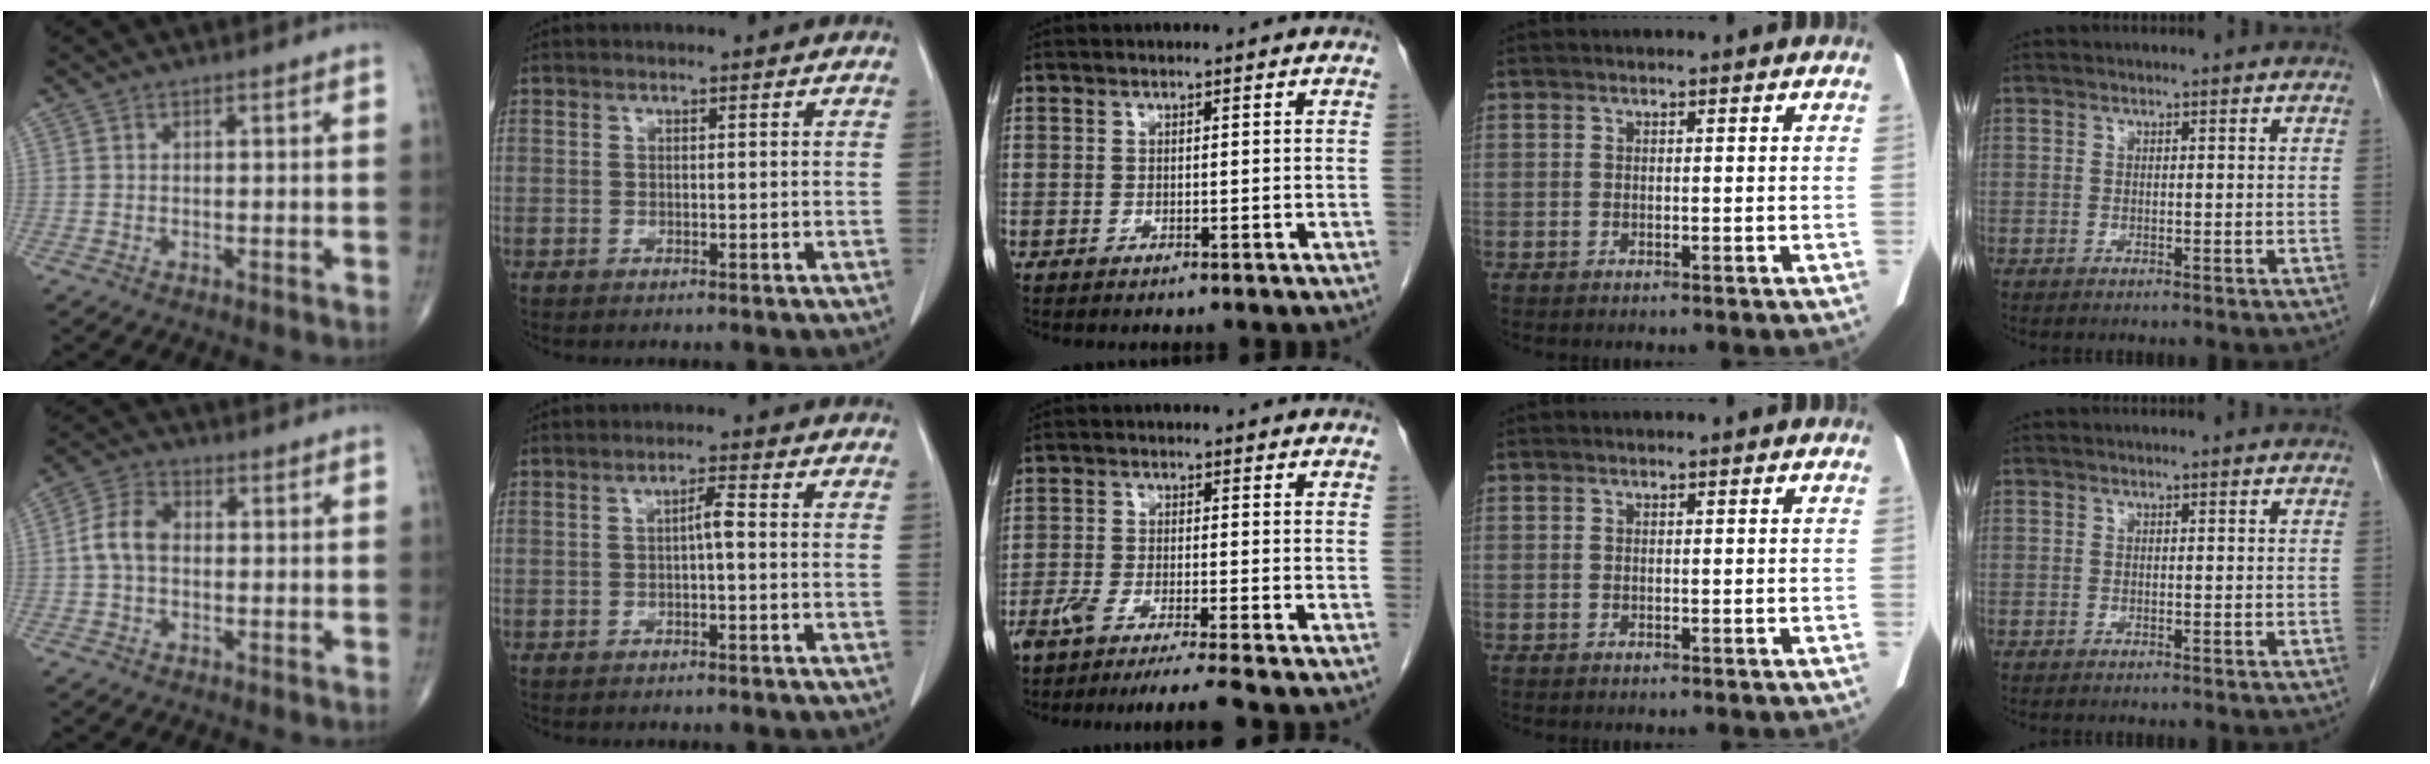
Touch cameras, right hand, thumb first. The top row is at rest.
{"thumb": {"total": 6.3, "force": [-0.2, 4.3, 4.6], "torque": [-0.089, 0.021, -0.013]}, "index": {"total": 2.1, "force": [-0.2, 0.2, 2.1], "torque": [-0.034, 0.005, -0.002]}, "middle": {"total": 8.1, "force": [-6.8, -1.2, 4.3], "torque": [-0.055, -0.019, -0.109]}}